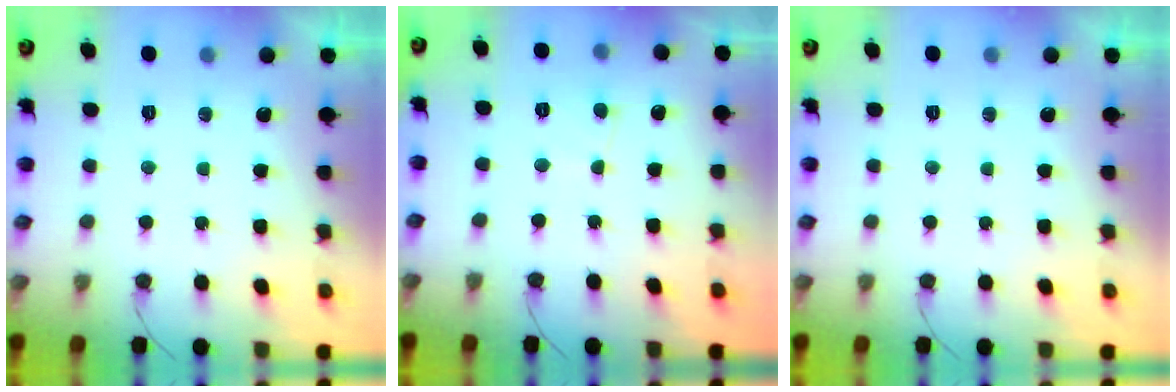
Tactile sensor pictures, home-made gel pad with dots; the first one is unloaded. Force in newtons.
{"total": 2.8, "press": 2.8, "slide": 0.3}
{"total": 0.0}